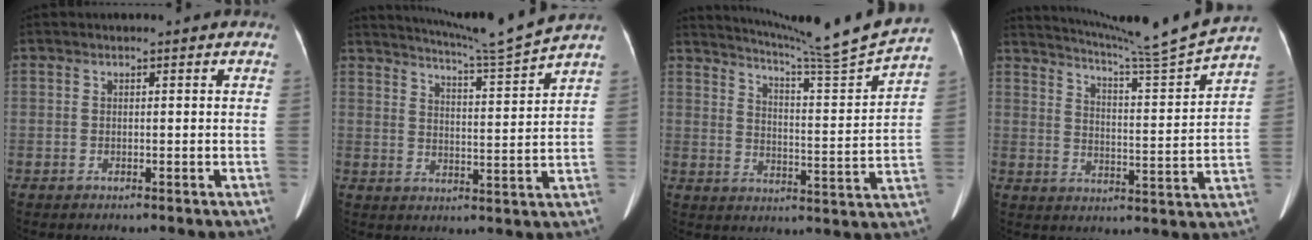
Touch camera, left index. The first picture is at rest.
{"total": 10.1, "force": [9.4, -3.1, 2.4], "torque": [-0.053, -0.043, 0.147]}
{"total": 16.1, "force": [15.0, -3.4, 4.9], "torque": [-0.086, -0.065, 0.210]}
{"total": 14.5, "force": [13.4, -3.5, 4.1], "torque": [-0.076, -0.057, 0.197]}